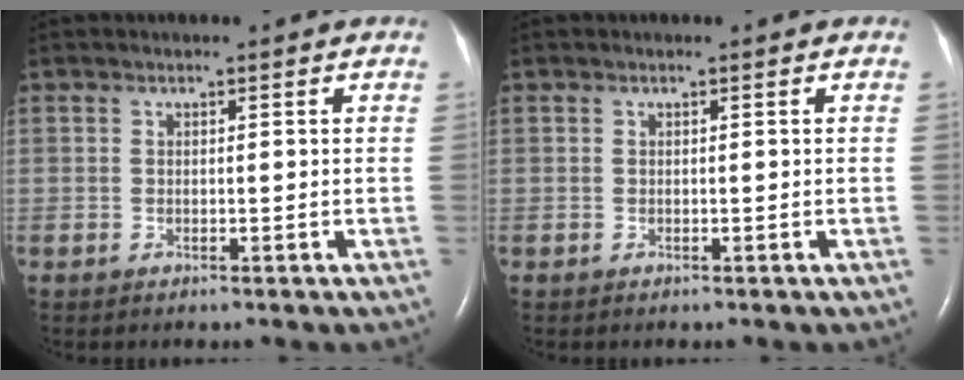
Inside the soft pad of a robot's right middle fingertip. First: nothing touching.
{"total": 0.0}